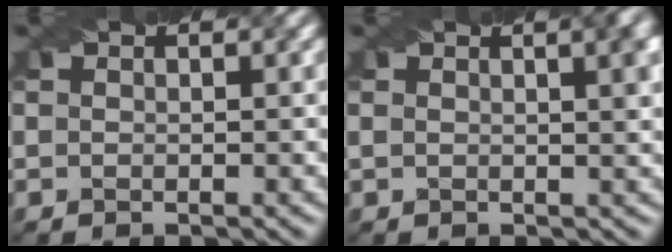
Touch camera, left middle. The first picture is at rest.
{"total": 4.3, "force": [1.5, 1.8, 3.6], "torque": [-0.024, 0.014, 0.010]}